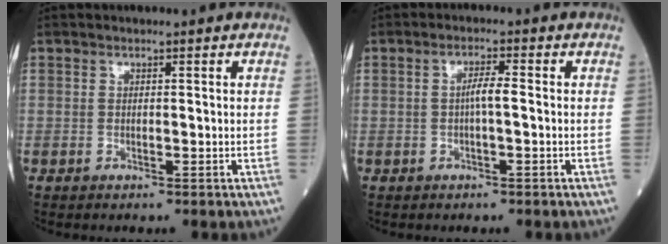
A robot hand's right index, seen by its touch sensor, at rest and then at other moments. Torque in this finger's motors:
{"motor_torque": [0.44, -0.06, 0.34, 0.09]}